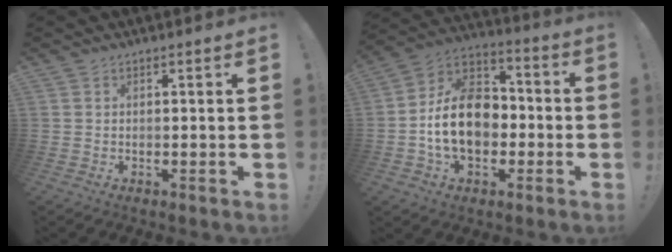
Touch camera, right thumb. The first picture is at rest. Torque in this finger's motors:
{"motor_torque": [1.55, 1.43, 0.20, -0.08, 0.14]}